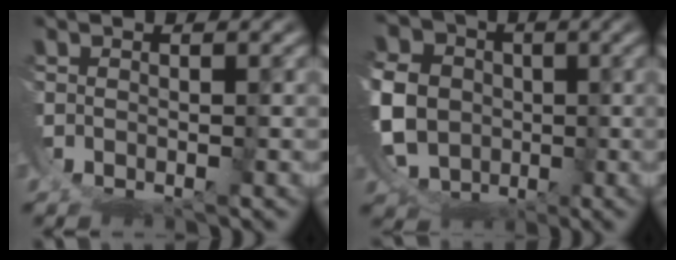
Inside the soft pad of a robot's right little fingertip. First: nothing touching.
{"total": 15.1, "force": [-0.5, 13.3, 7.2], "torque": [-0.174, -0.059, 0.001]}